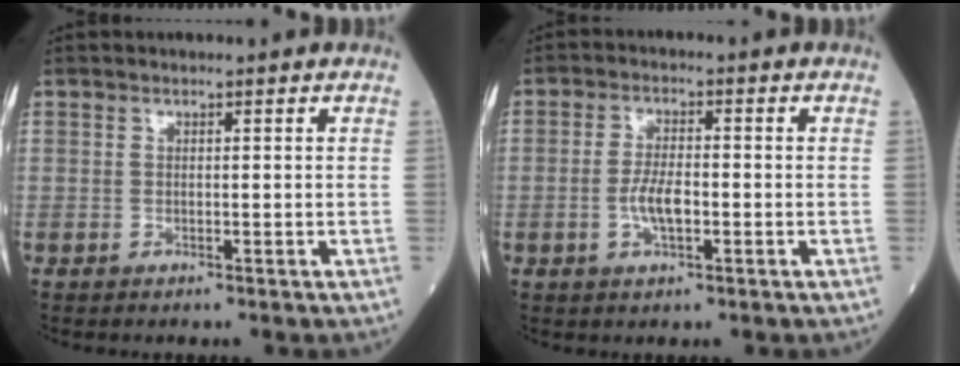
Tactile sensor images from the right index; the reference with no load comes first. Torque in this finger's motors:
{"motor_torque": [0.13, -0.12, 0.09, 0.02]}